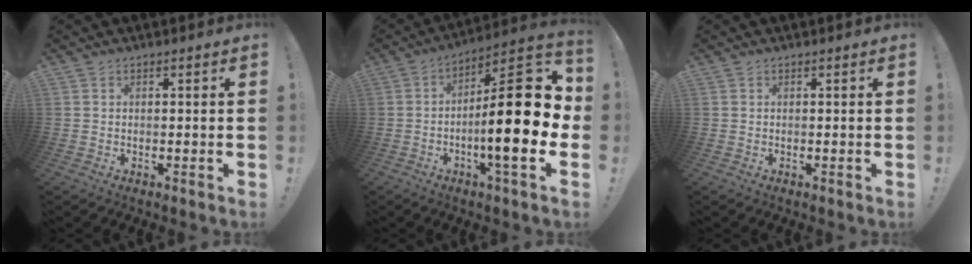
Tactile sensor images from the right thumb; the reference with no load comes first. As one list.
[{"total": 24.0, "force": [-2.1, 6.8, 22.9], "torque": [-0.345, 0.010, -0.037]}, {"total": 0.0}]